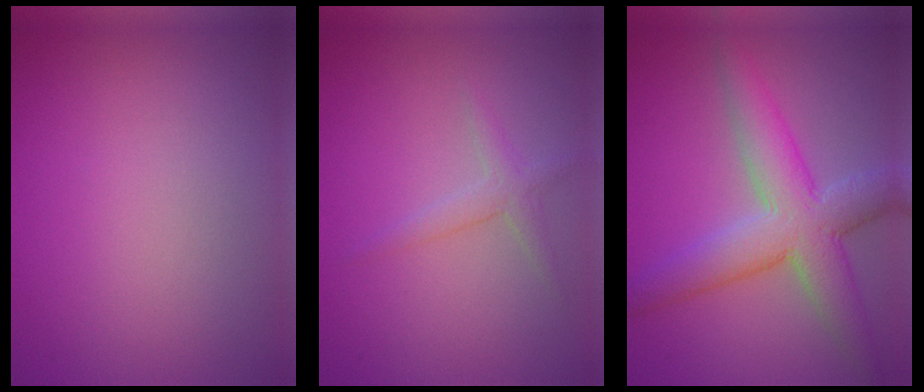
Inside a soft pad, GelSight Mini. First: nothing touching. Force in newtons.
{"total": 1.7, "press": 1.7, "slide": 0.1}
{"total": 7.0, "press": 7.0, "slide": 0.2}